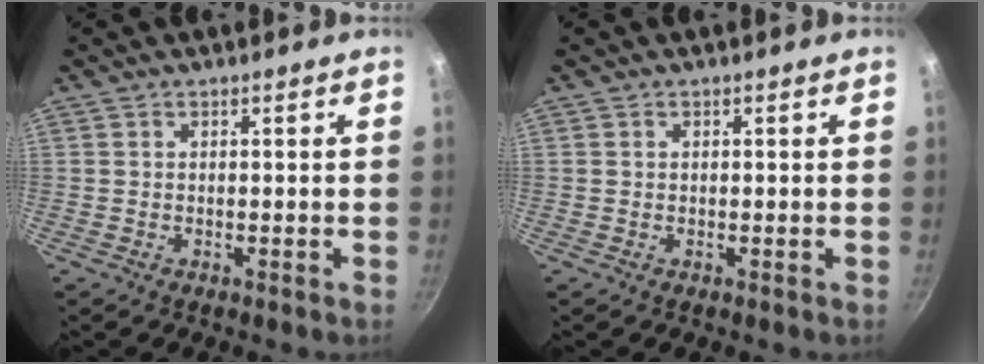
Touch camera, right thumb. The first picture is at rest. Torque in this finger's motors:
{"motor_torque": [0.20, -0.04, 0.33, 0.07, 0.04]}